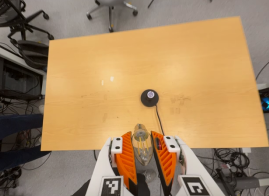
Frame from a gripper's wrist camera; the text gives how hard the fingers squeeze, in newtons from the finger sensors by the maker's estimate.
{"total": 10.1, "left": 9.8, "right": 10.5}